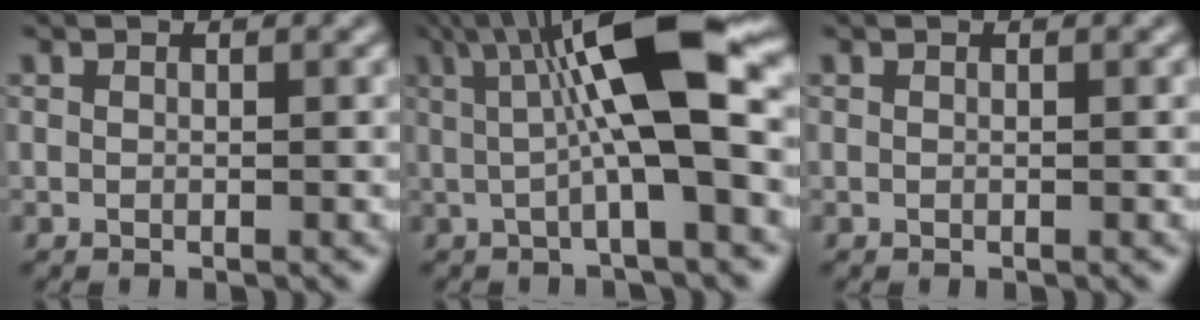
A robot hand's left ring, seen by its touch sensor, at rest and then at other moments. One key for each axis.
{"total": 9.8, "fx": 1.6, "fy": 2.2, "fz": 9.4, "tx": -0.151, "ty": 0.008, "tz": 0.028}
{"total": 0.0}